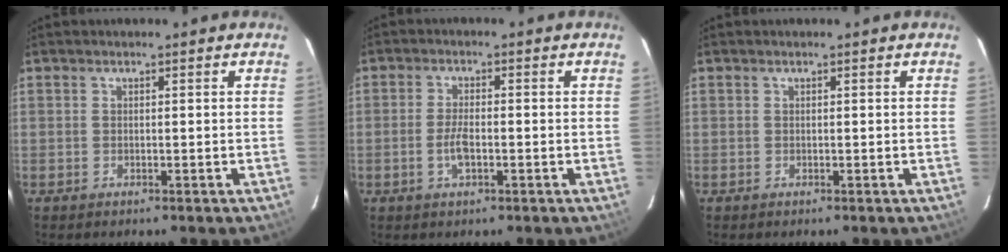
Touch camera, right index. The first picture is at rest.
{"total": 3.8, "force": [-1.2, 1.4, 3.3], "torque": [-0.068, 0.001, -0.022]}
{"total": 0.0}